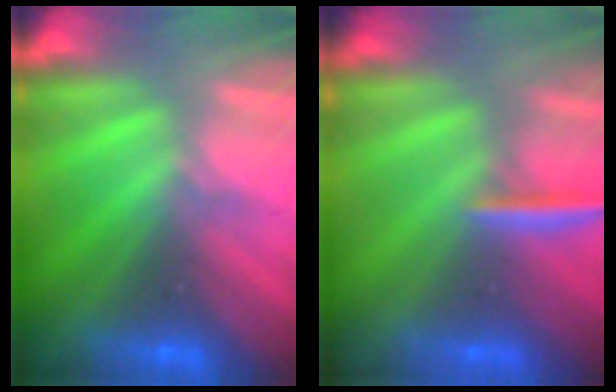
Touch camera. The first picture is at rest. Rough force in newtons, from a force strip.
{"total": 2.8}